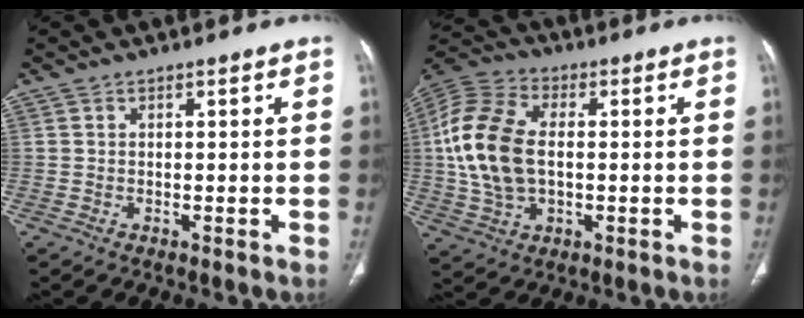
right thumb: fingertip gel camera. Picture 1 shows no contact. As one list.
[{"total": 16.3, "force": [0.5, 10.0, 12.9], "torque": [-0.273, 0.015, 0.008]}]